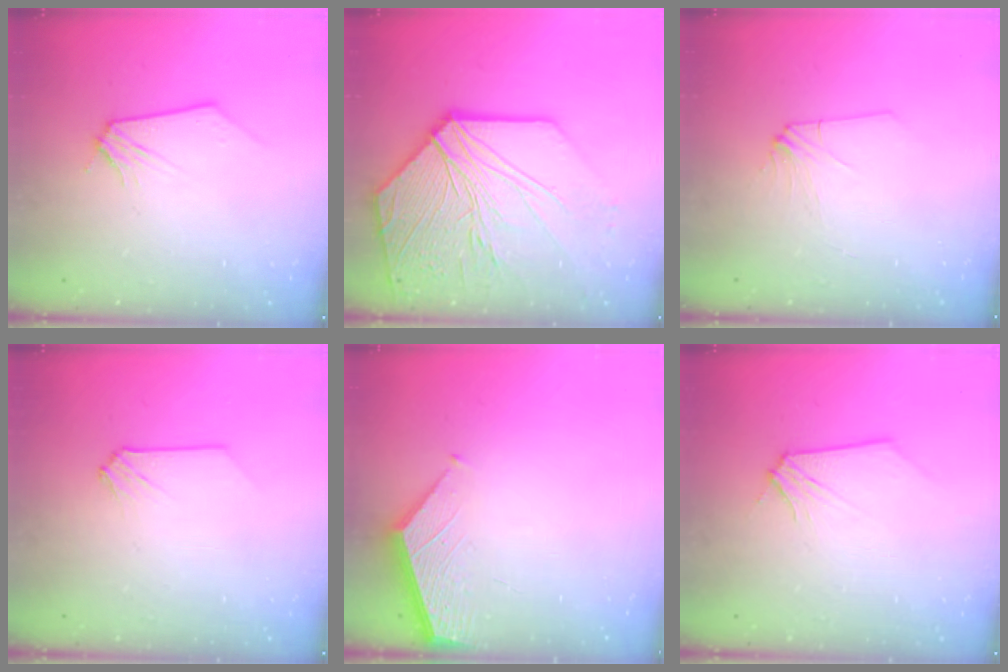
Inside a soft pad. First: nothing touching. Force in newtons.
{"total": 18.8, "press": 18.6, "slide": 2.8}
{"total": 3.0, "press": 3.0, "slide": 0.3}
{"total": 0.0}
{"total": 2.6, "press": 2.6, "slide": 0.4}
{"total": 0.0}